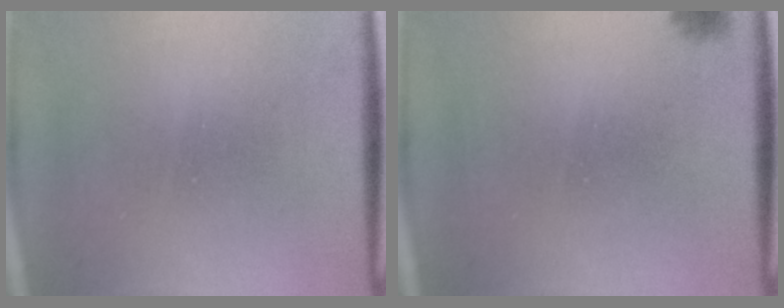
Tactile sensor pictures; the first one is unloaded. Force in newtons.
{"total": 1.6}